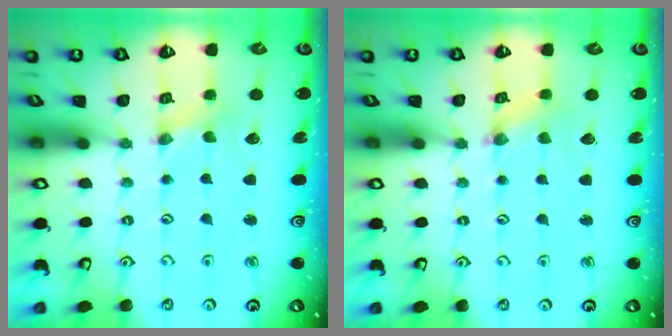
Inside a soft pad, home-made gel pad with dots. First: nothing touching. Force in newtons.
{"total": 1.1, "press": 1.1, "slide": 0.1}